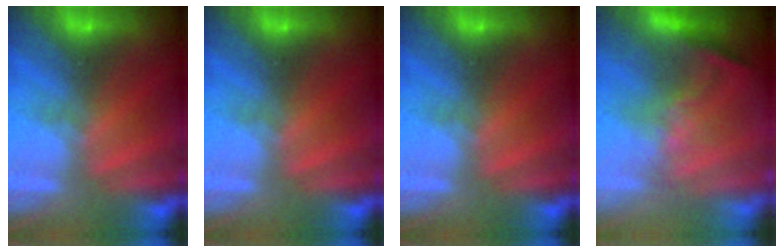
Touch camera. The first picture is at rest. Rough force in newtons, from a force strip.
{"total": 0.0}
{"total": 0.0}
{"total": 1.1}